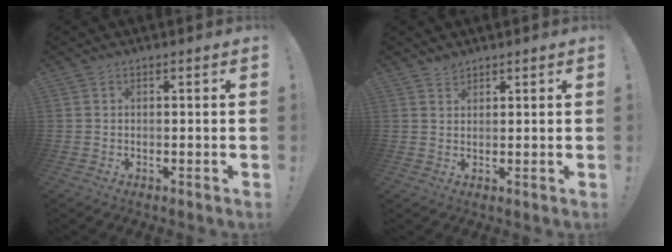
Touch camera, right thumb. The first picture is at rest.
{"total": 0.9, "force": [0.8, 0.2, 0.1], "torque": [0.006, -0.002, 0.014]}